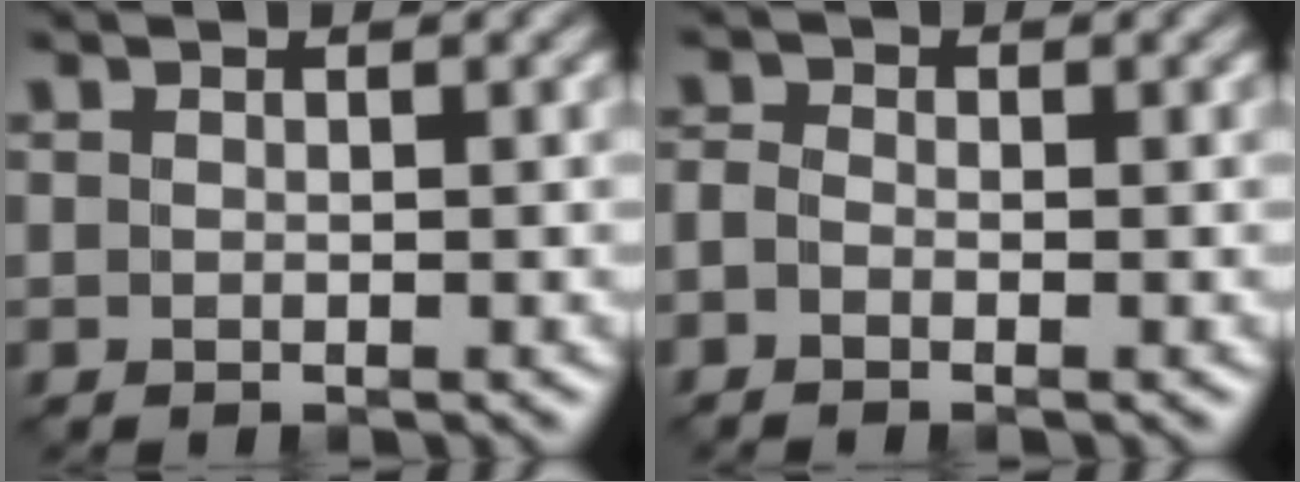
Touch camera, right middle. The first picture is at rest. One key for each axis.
{"total": 1.5, "fx": -0.9, "fy": 0.9, "fz": 0.8, "tx": -0.017, "ty": 0.003, "tz": -0.025}